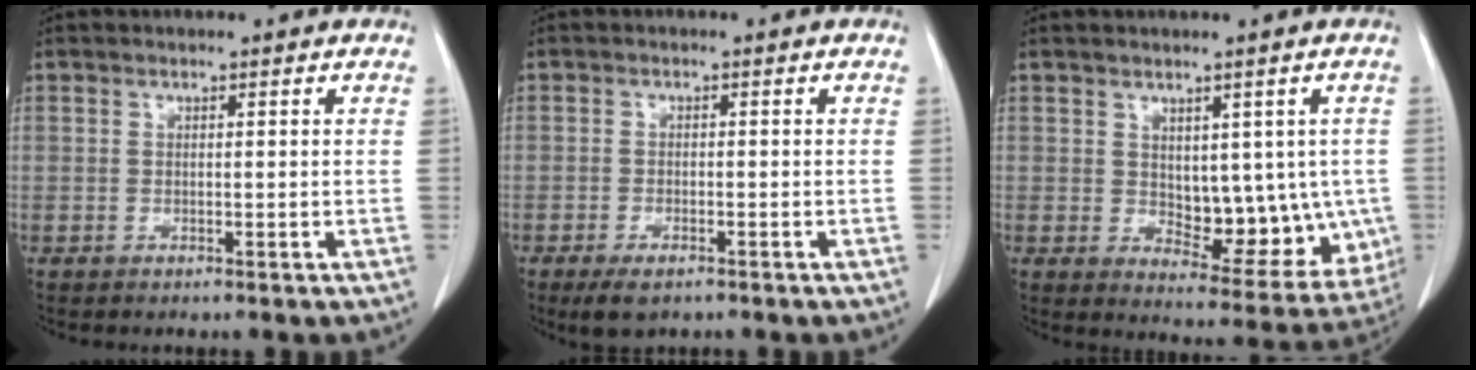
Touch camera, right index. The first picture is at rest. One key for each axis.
{"total": 3.8, "fx": -2.6, "fy": 1.4, "fz": 2.4, "tx": -0.044, "ty": -0.006, "tz": -0.038}
{"total": 10.8, "fx": 0.0, "fy": 6.1, "fz": 8.9, "tx": -0.098, "ty": -0.001, "tz": 0.024}